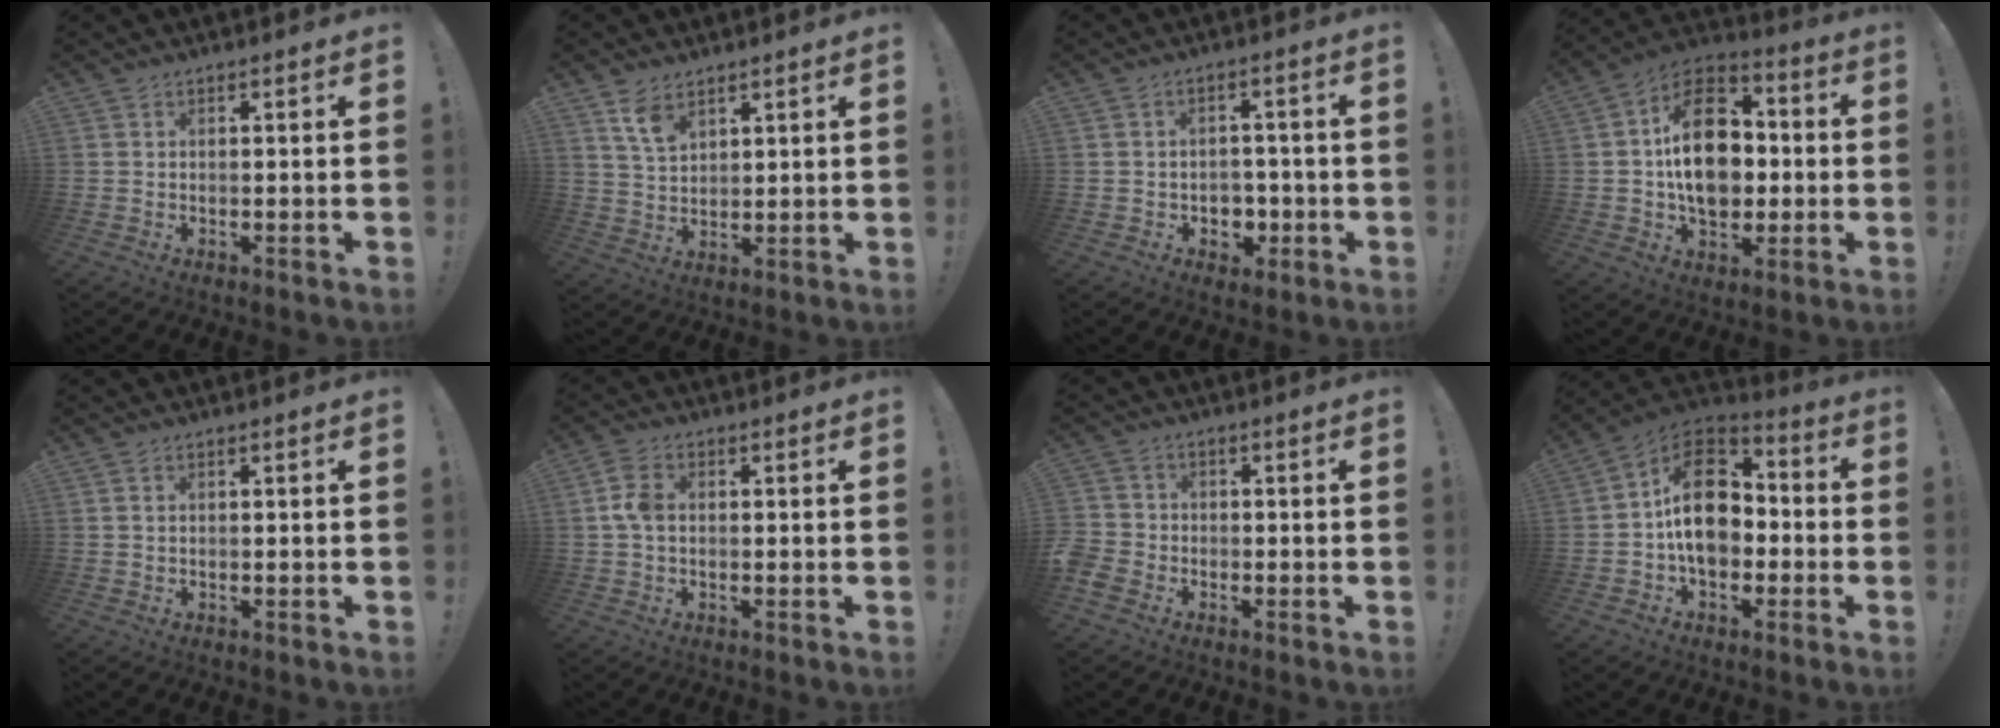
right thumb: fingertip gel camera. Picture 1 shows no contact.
{"total": 6.6, "force": [4.5, 3.6, 3.2], "torque": [-0.056, -0.023, 0.085]}
{"total": 5.4, "force": [-0.8, 5.1, 1.8], "torque": [-0.021, -0.001, -0.009]}
{"total": 20.6, "force": [0.4, 14.7, 14.5], "torque": [-0.225, 0.014, 0.016]}
{"total": 0.6, "force": [0.3, 0.3, 0.4], "torque": [-0.014, 0.003, 0.007]}
{"total": 5.5, "force": [0.2, 3.7, 4.1], "torque": [-0.085, 0.009, 0.004]}
{"total": 4.8, "force": [-2.5, 3.8, 1.4], "torque": [-0.045, 0.014, -0.047]}
{"total": 18.5, "force": [0.0, 13.1, 13.0], "torque": [-0.205, 0.021, 0.004]}